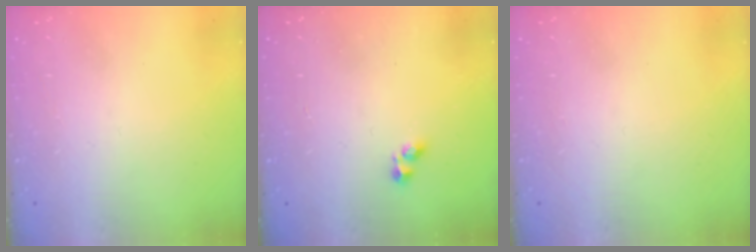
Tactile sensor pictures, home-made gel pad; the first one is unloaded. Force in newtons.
{"total": 1.9, "press": 1.9, "slide": 0.3}
{"total": 0.0}